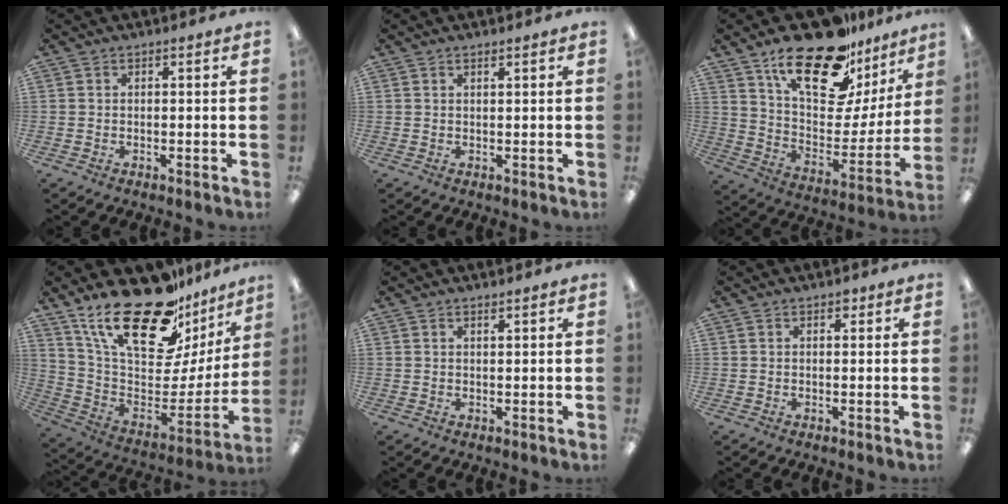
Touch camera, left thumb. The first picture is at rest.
{"total": 1.0, "force": [0.9, 0.2, 0.5], "torque": [-0.012, 0.000, 0.015]}
{"total": 24.1, "force": [16.9, 10.2, 13.9], "torque": [-0.222, -0.110, 0.291]}
{"total": 27.5, "force": [19.1, 11.0, 16.4], "torque": [-0.275, -0.124, 0.335]}
{"total": 1.2, "force": [1.0, 0.3, 0.6], "torque": [-0.004, -0.004, 0.017]}
{"total": 1.4, "force": [1.0, 0.6, 0.8], "torque": [-0.010, -0.002, 0.015]}